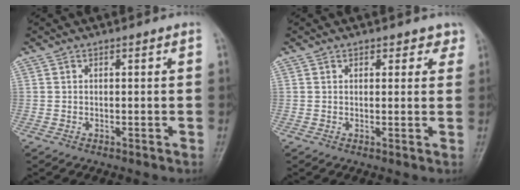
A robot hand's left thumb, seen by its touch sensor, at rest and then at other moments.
{"total": 2.7, "force": [1.9, 1.8, 0.7], "torque": [0.025, -0.006, 0.017]}